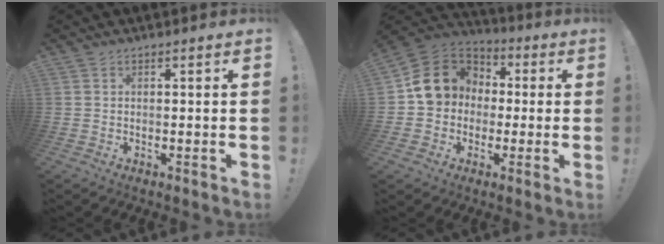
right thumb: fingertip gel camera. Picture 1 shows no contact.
{"total": 12.7, "force": [1.9, 11.1, 6.0], "torque": [-0.088, 0.012, 0.047]}